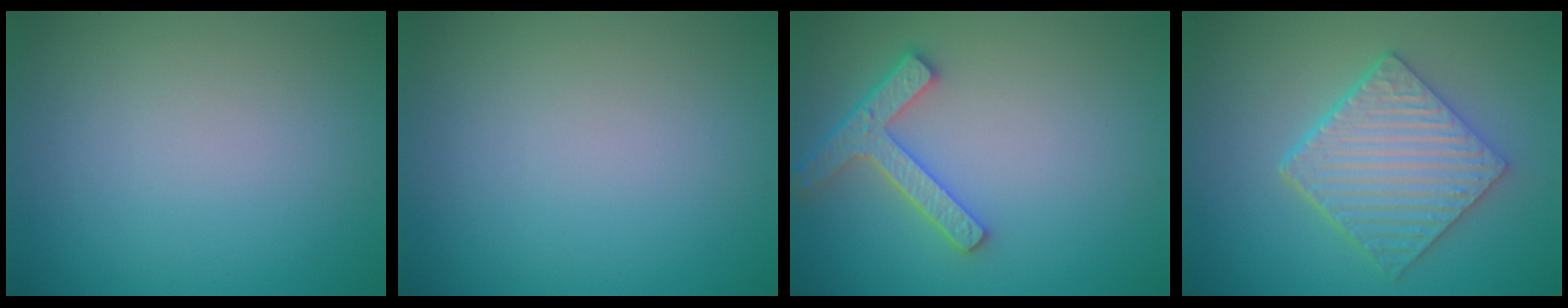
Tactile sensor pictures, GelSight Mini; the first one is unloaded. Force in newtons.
{"total": 0.0}
{"total": 3.9, "press": 3.6, "slide": 1.5}
{"total": 5.8, "press": 4.6, "slide": 3.5}